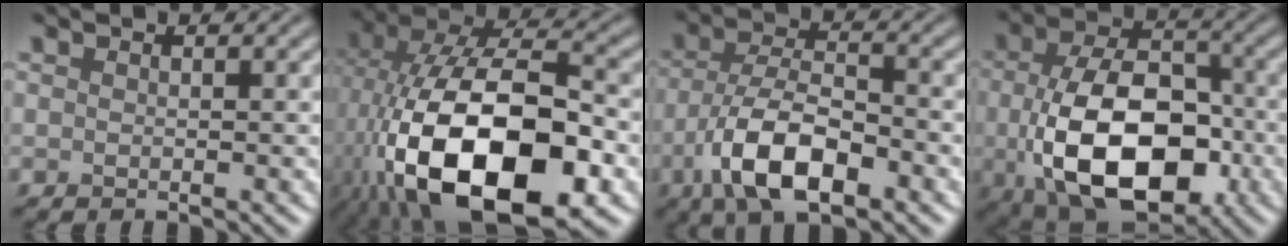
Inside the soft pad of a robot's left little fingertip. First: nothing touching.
{"total": 17.7, "force": [-5.5, 9.0, 14.2], "torque": [-0.267, -0.016, -0.087]}
{"total": 8.0, "force": [-3.7, 3.4, 6.2], "torque": [-0.122, -0.002, -0.078]}
{"total": 12.9, "force": [-2.6, 7.7, 10.0], "torque": [-0.178, -0.030, -0.039]}